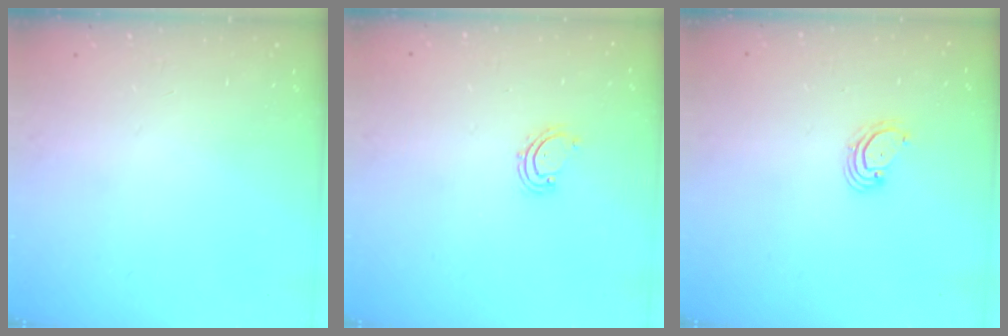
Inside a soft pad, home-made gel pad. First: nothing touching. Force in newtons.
{"total": 2.7, "press": 2.6, "slide": 0.5}
{"total": 2.8, "press": 2.8, "slide": 0.2}